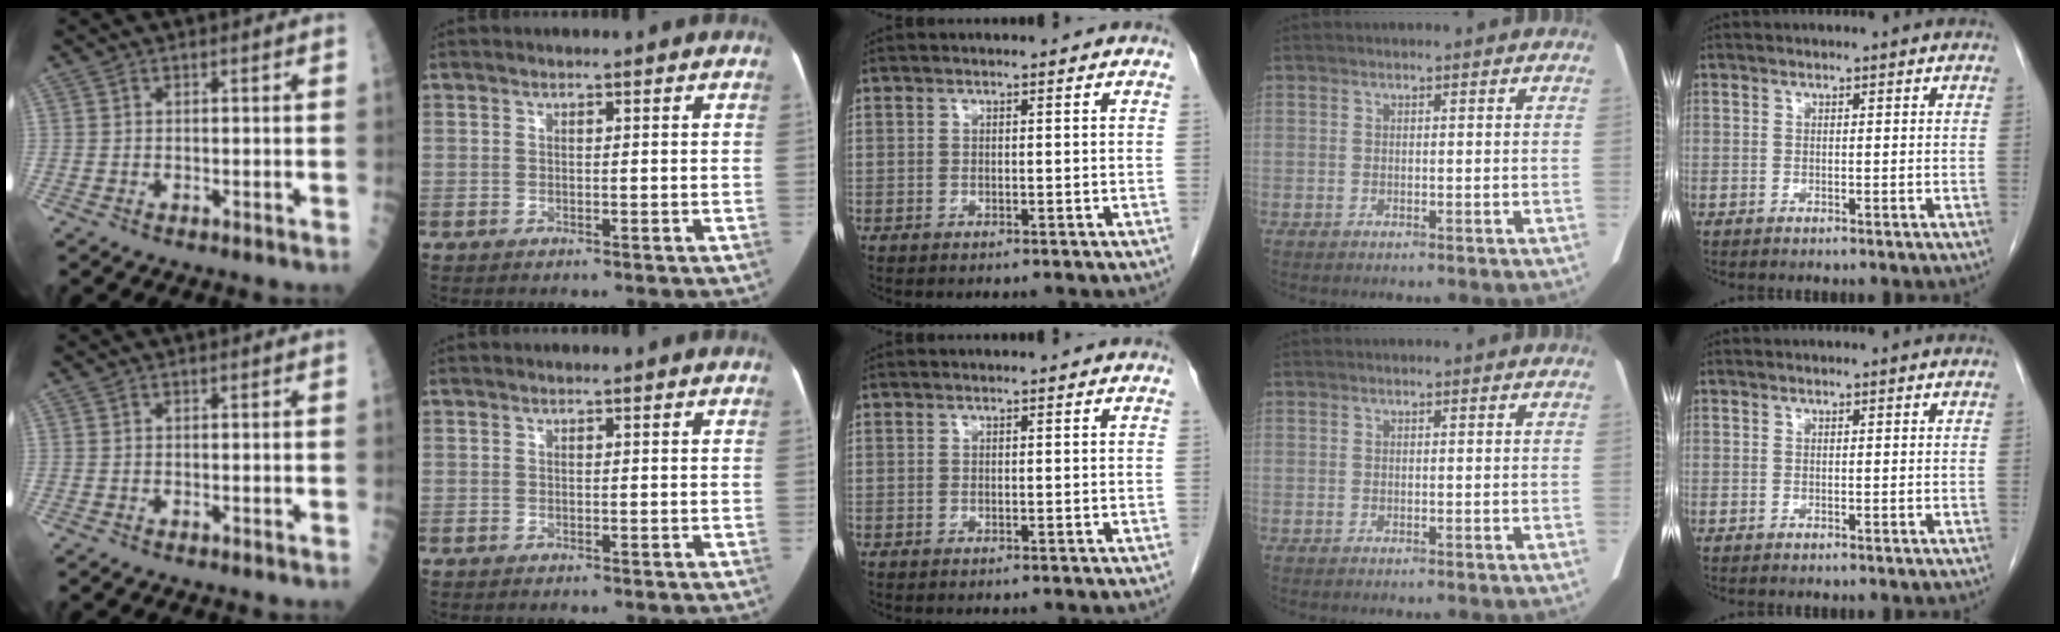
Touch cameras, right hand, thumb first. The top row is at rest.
{}